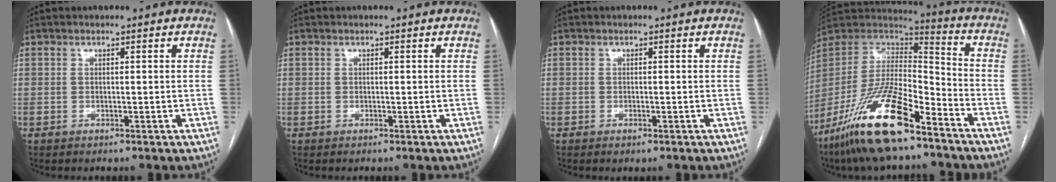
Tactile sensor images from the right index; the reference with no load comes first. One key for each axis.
{"total": 0.0}
{"total": 0.7, "fx": -0.4, "fy": 0.1, "fz": 0.5, "tx": -0.009, "ty": -0.002, "tz": -0.005}
{"total": 20.4, "fx": -13.6, "fy": 4.6, "fz": 14.5, "tx": -0.300, "ty": -0.017, "tz": -0.251}